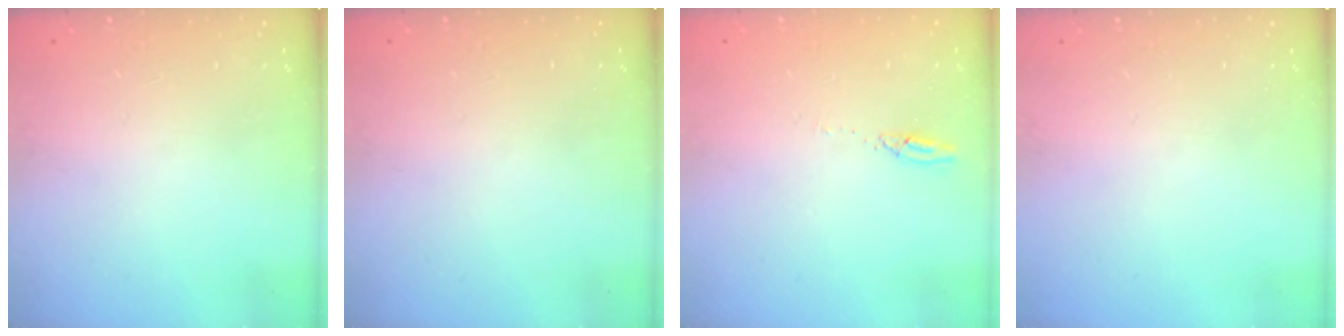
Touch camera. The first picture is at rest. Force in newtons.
{"total": 0.0}
{"total": 2.7, "press": 2.7, "slide": 0.2}
{"total": 0.0}